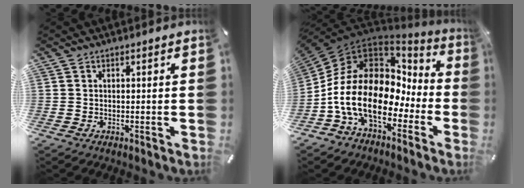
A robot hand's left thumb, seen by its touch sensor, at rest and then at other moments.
{"total": 19.6, "force": [-3.8, 13.4, 13.8], "torque": [-0.285, -0.005, -0.062]}